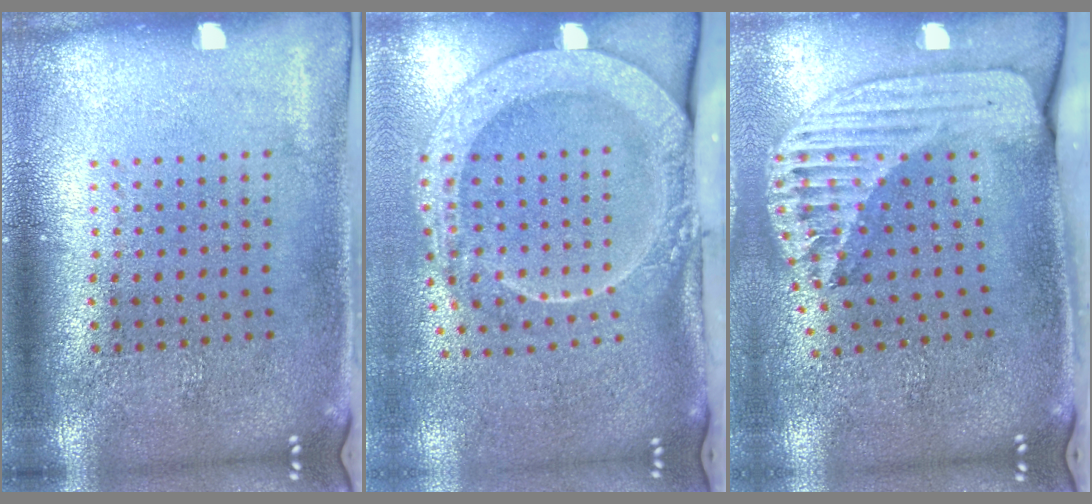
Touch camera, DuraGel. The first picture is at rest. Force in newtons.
{"total": 2.8, "press": 2.0, "slide": 1.9}
{"total": 2.5, "press": 1.7, "slide": 1.9}